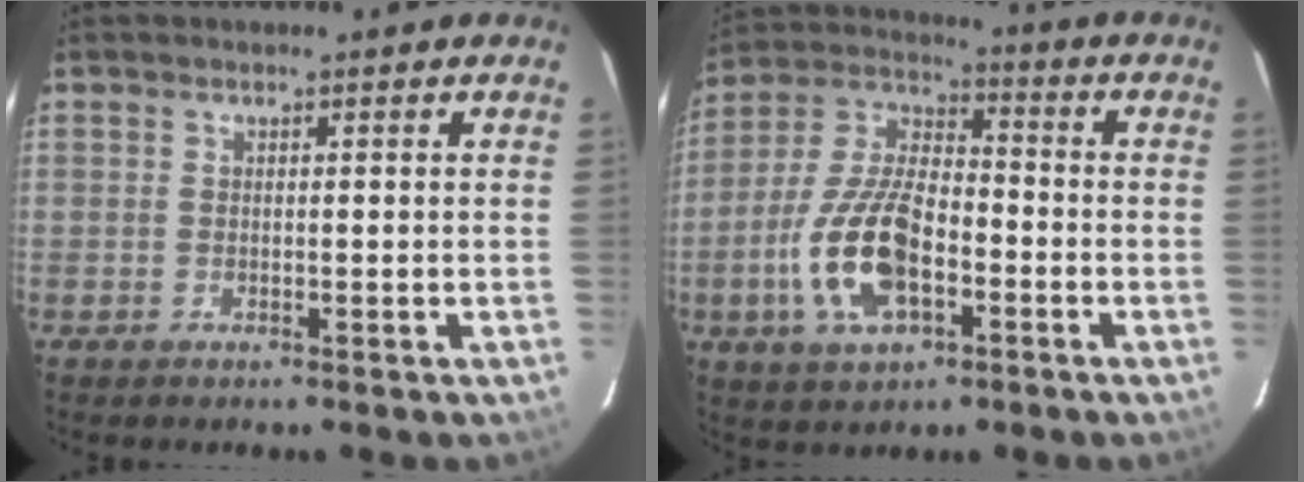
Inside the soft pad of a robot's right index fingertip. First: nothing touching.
{"total": 16.1, "force": [-5.2, 7.7, 13.1], "torque": [-0.280, 0.003, -0.094]}